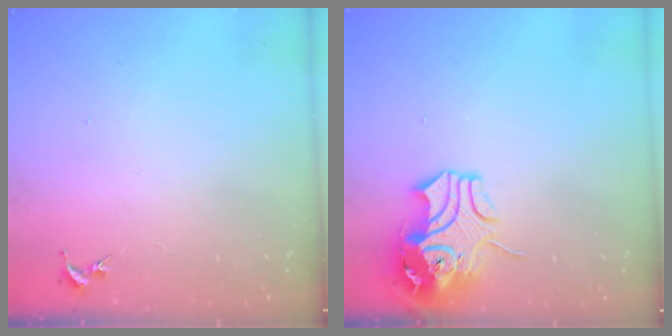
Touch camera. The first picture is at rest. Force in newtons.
{"total": 12.0, "press": 11.8, "slide": 2.0}